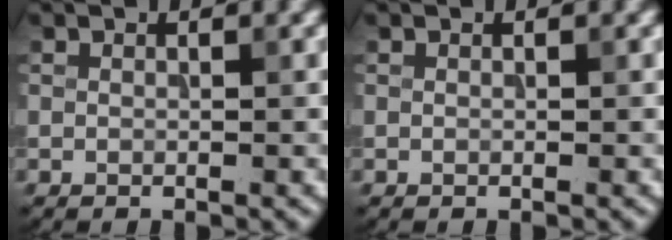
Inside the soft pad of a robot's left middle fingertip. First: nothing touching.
{"total": 0.0}